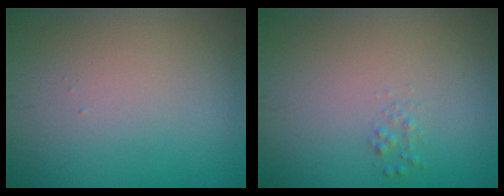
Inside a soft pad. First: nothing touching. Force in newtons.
{"total": 0.7, "press": 0.7, "slide": 0.0}